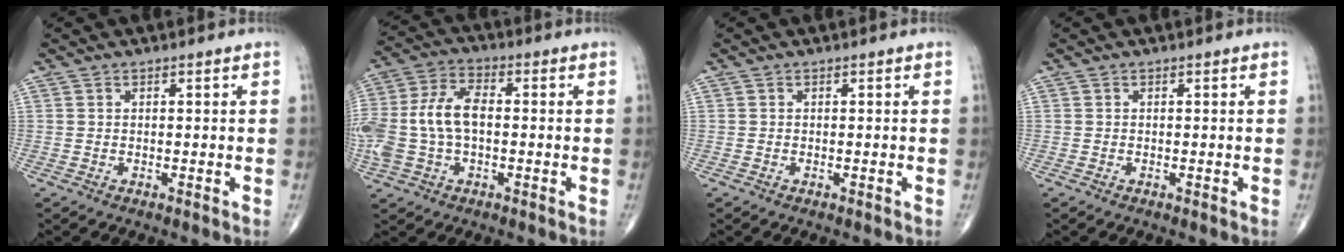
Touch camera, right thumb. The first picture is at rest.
{"total": 13.8, "force": [-0.6, 8.2, 11.0], "torque": [-0.251, 0.029, -0.014]}
{"total": 0.0}
{"total": 0.0}